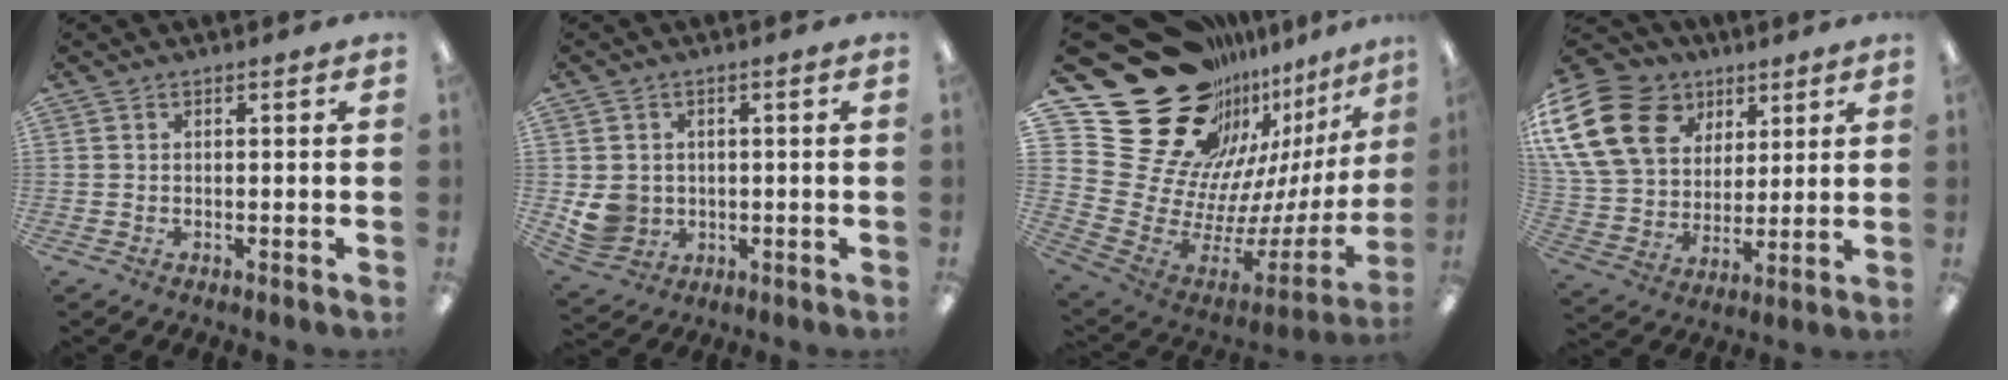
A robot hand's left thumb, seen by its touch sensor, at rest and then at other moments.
{"total": 6.8, "force": [0.3, 6.5, 2.0], "torque": [-0.046, 0.006, 0.014]}
{"total": 32.7, "force": [18.9, 20.2, 17.4], "torque": [-0.253, -0.177, 0.423]}
{"total": 22.1, "force": [9.3, 16.3, 11.7], "torque": [-0.245, -0.021, 0.173]}